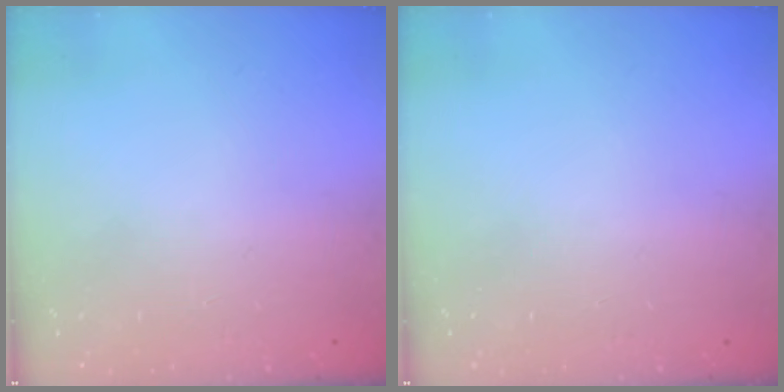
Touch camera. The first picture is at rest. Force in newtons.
{"total": 0.0}